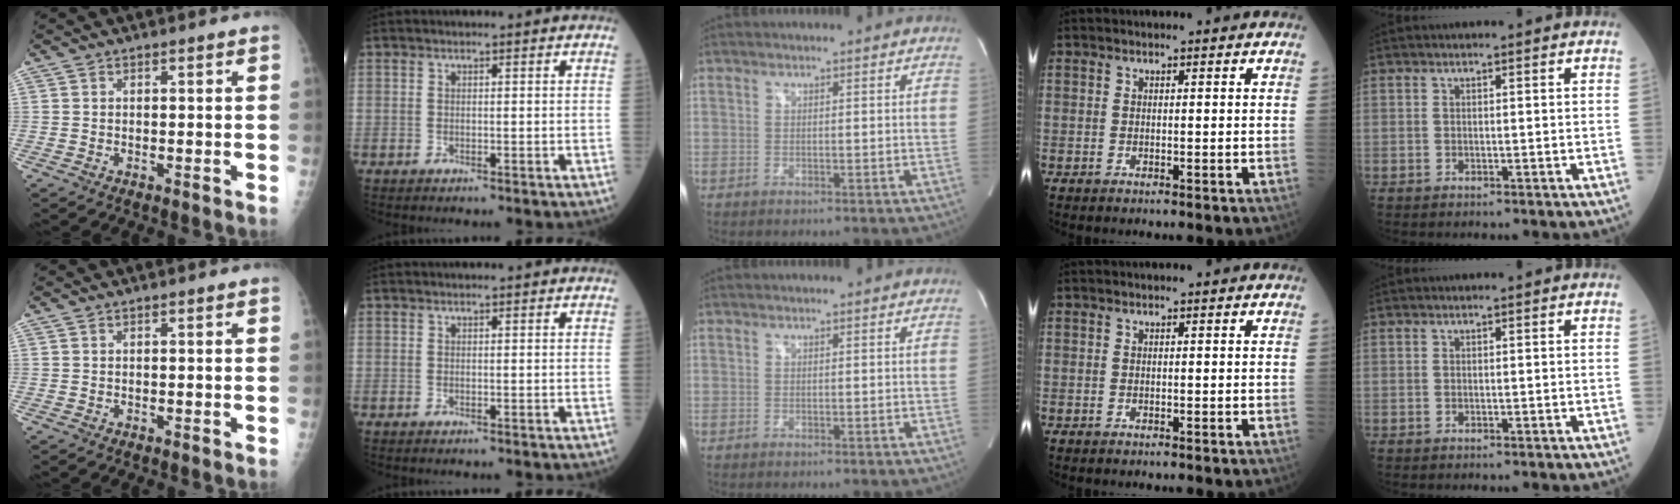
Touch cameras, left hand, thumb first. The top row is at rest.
{}